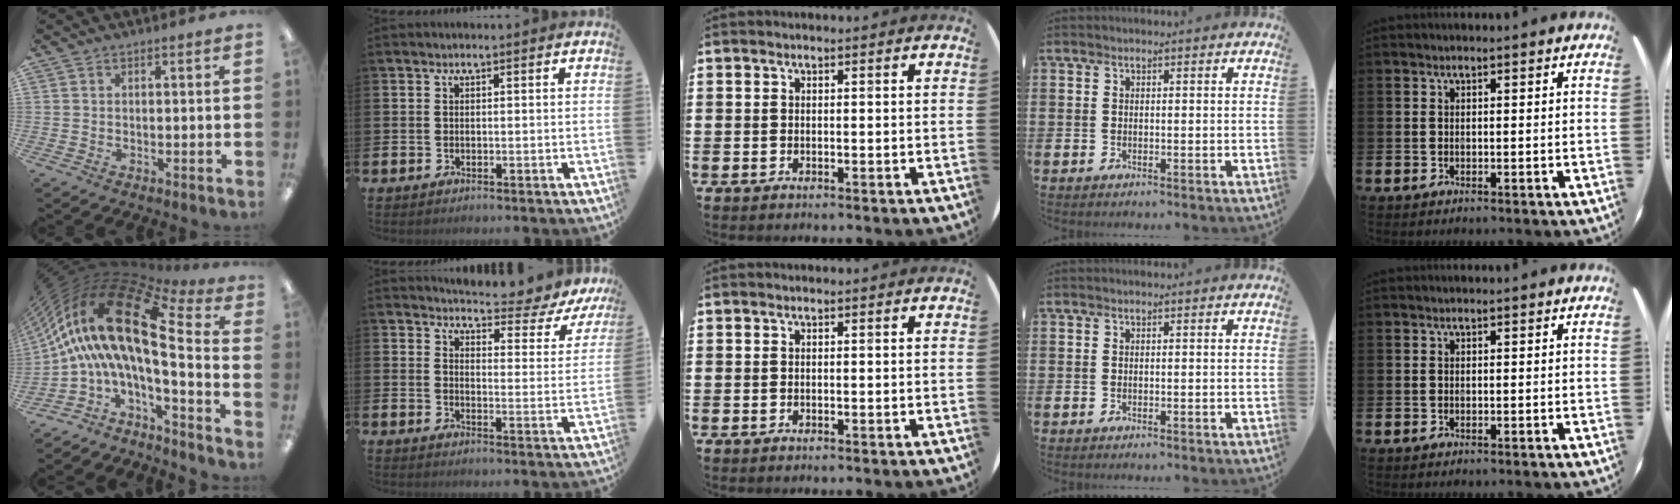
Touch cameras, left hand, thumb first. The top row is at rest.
{"thumb": {"total": 20.9, "force": [4.2, 6.9, 19.3], "torque": [-0.380, -0.044, 0.065]}, "index": {"total": 5.1, "force": [4.9, 1.1, 1.1], "torque": [-0.028, -0.048, 0.076]}}